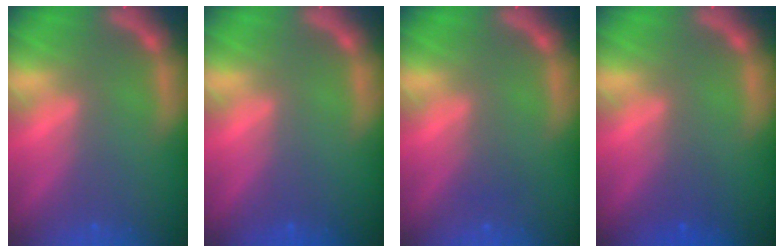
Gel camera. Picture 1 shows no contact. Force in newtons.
{"total": 0.0}
{"total": 1.0}
{"total": 1.5}